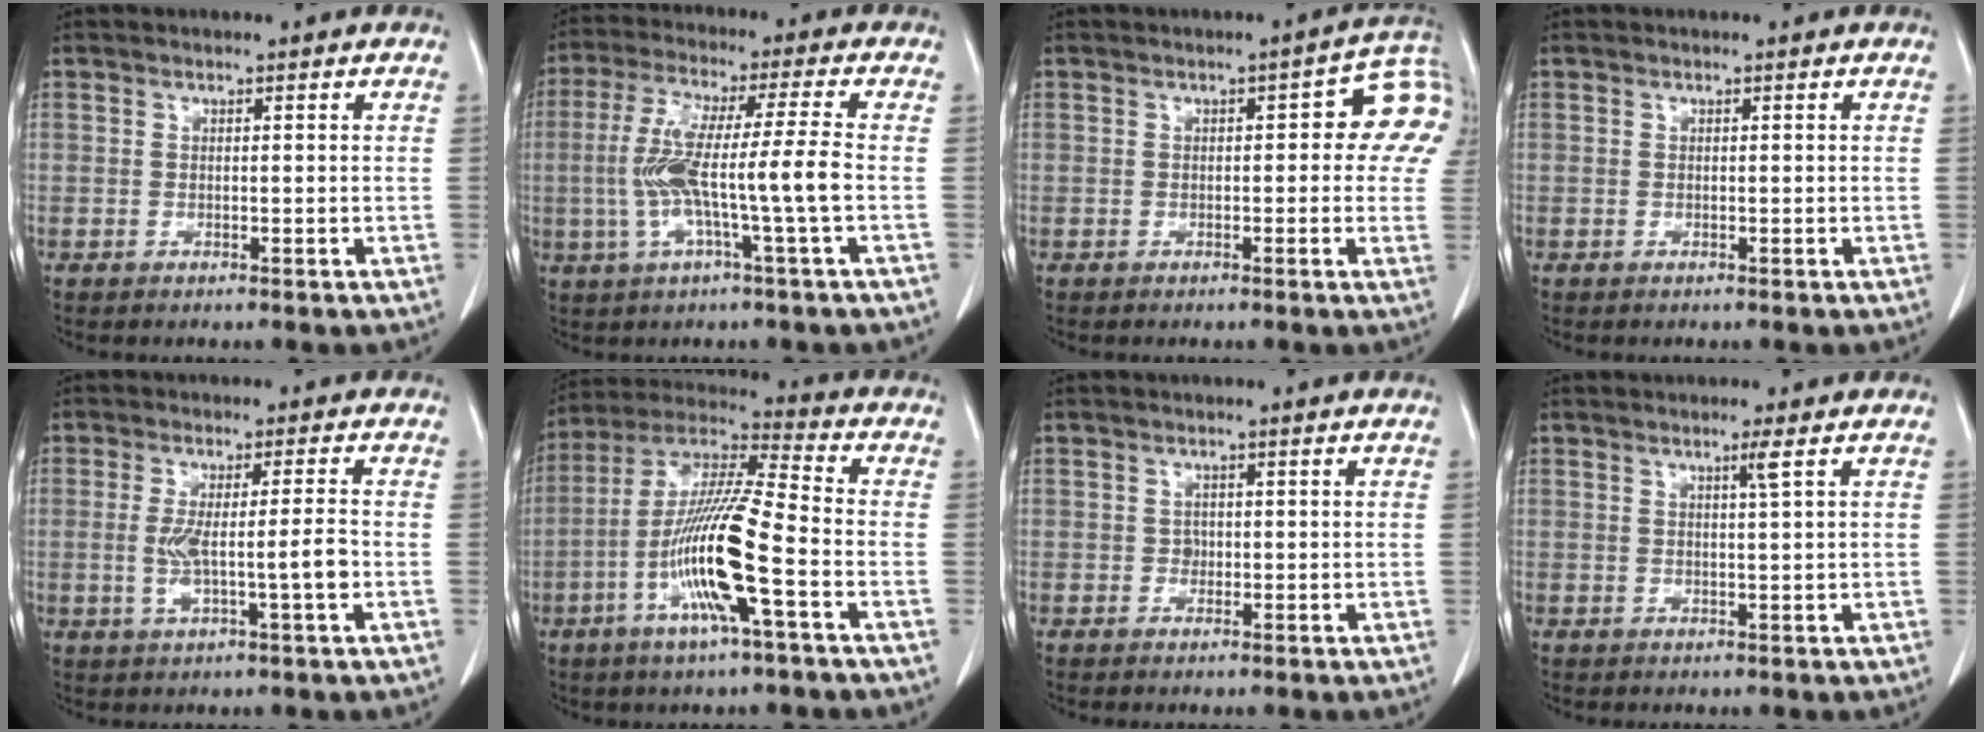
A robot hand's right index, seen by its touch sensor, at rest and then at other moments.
{"total": 11.2, "force": [-1.9, -0.7, 11.0], "torque": [-0.221, 0.009, -0.037]}
{"total": 8.4, "force": [1.4, 3.4, 7.6], "torque": [-0.082, 0.027, 0.011]}
{"total": 0.0}
{"total": 6.6, "force": [-1.2, -0.1, 6.5], "torque": [-0.122, 0.001, -0.016]}
{"total": 15.5, "force": [-4.9, 0.6, 14.7], "torque": [-0.294, -0.004, -0.099]}
{"total": 1.0, "force": [-0.2, 0.9, 0.4], "torque": [-0.003, 0.004, -0.002]}
{"total": 1.6, "force": [0.8, -0.6, 1.3], "torque": [-0.029, -0.006, 0.017]}